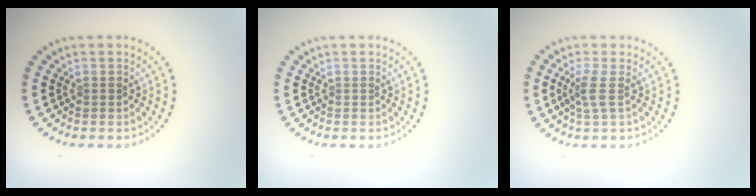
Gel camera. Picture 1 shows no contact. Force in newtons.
{"total": 0.0}
{"total": 1.8, "press": 1.3, "slide": 1.1}